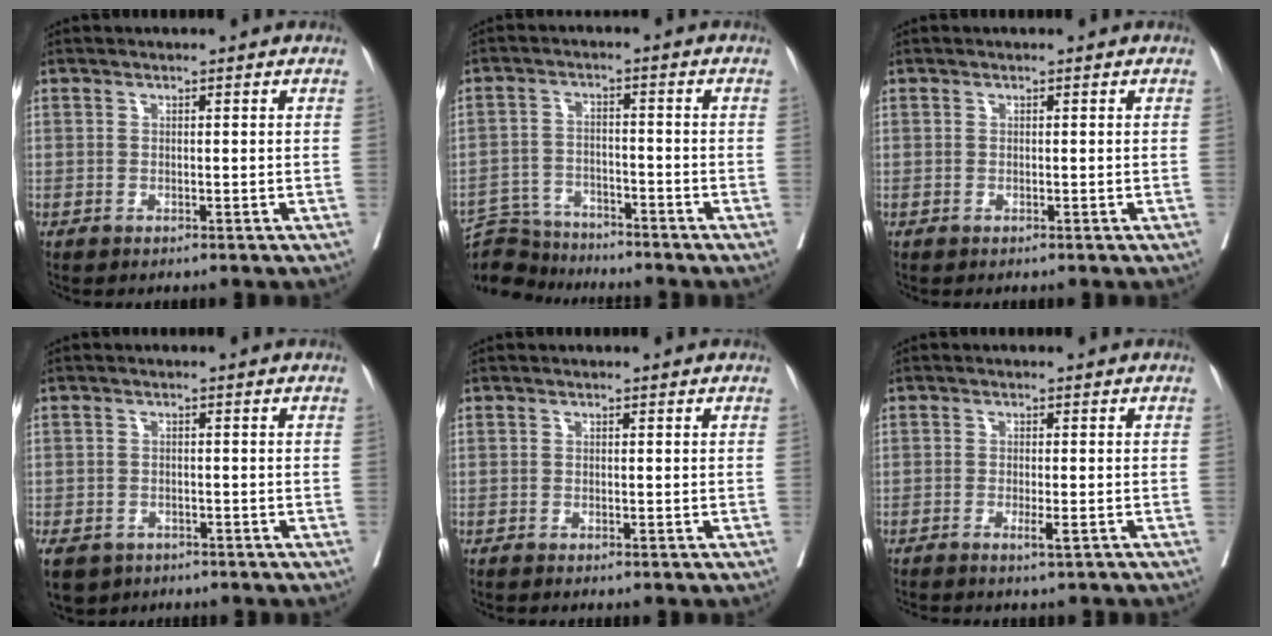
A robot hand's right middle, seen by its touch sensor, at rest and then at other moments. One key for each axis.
{"total": 7.8, "fx": -7.7, "fy": 1.1, "fz": -0.3, "tx": 0.002, "ty": 0.008, "tz": -0.137}
{"total": 0.0}
{"total": 8.0, "fx": -5.1, "fy": 5.5, "fz": 2.6, "tx": -0.066, "ty": -0.008, "tz": -0.075}
{"total": 0.9, "fx": -0.8, "fy": -0.1, "fz": 0.4, "tx": -0.003, "ty": 0.000, "tz": -0.011}
{"total": 2.1, "fx": -1.6, "fy": 0.1, "fz": 1.4, "tx": -0.023, "ty": -0.002, "tz": -0.023}